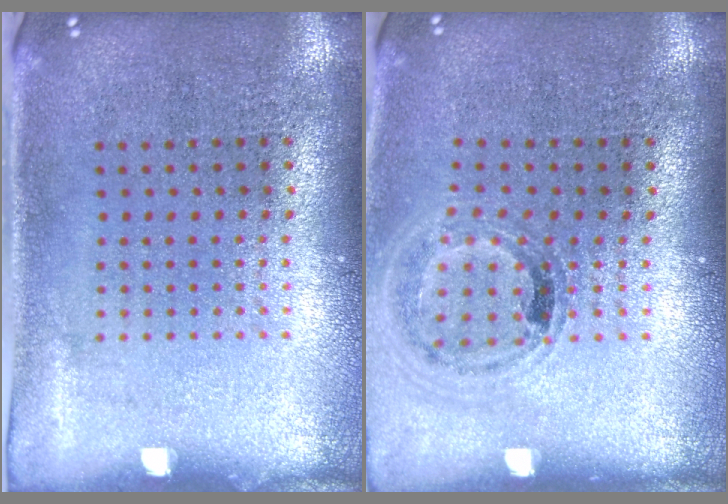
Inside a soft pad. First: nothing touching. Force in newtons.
{"total": 0.9, "press": 0.9, "slide": 0.1}